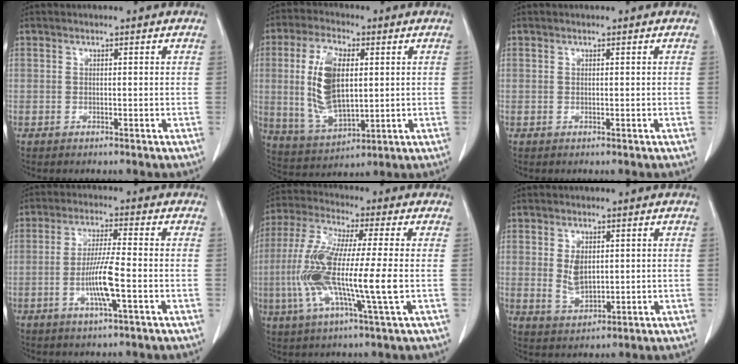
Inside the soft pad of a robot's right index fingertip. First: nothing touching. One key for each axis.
{"total": 12.8, "fx": 1.4, "fy": 5.7, "fz": 11.3, "tx": -0.243, "ty": 0.004, "tz": 0.034}
{"total": 0.0}
{"total": 7.3, "fx": -2.2, "fy": 0.2, "fz": 7.0, "tx": -0.136, "ty": -0.003, "tz": -0.040}
{"total": 15.2, "fx": -2.2, "fy": 0.9, "fz": 15.1, "tx": -0.308, "ty": -0.012, "tz": -0.048}
{"total": 5.1, "fx": 0.7, "fy": 3.1, "fz": 4.1, "tx": -0.081, "ty": 0.003, "tz": 0.025}